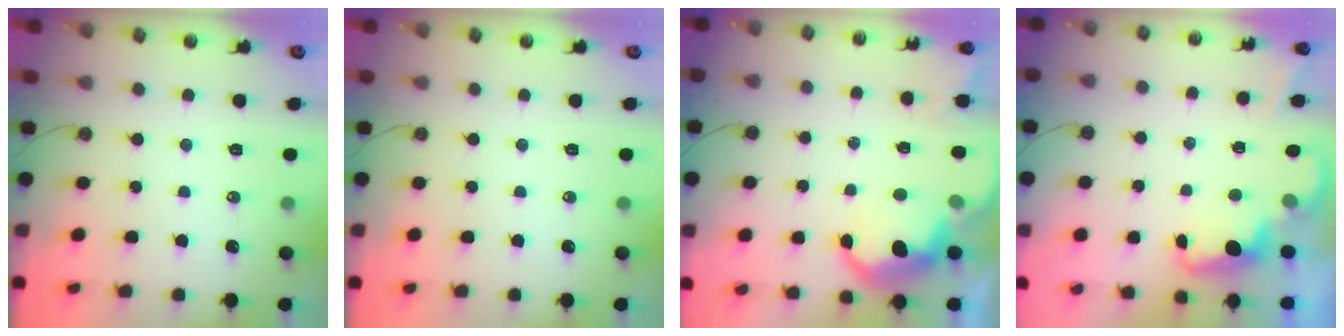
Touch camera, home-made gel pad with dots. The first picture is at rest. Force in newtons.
{"total": 0.0}
{"total": 8.6, "press": 8.5, "slide": 0.6}
{"total": 2.1, "press": 2.1, "slide": 0.5}